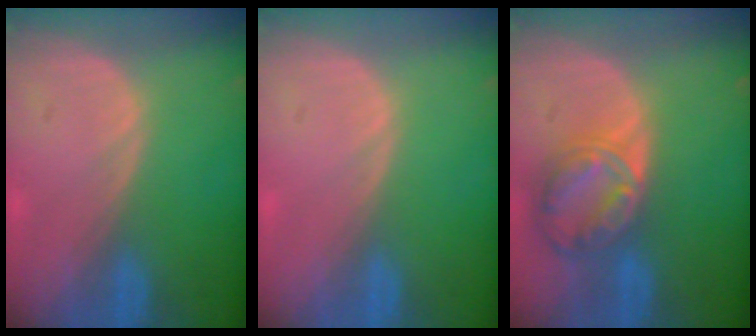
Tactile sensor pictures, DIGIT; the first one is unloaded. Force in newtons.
{"total": 0.0}
{"total": 8.3, "press": 7.1, "slide": 4.4}